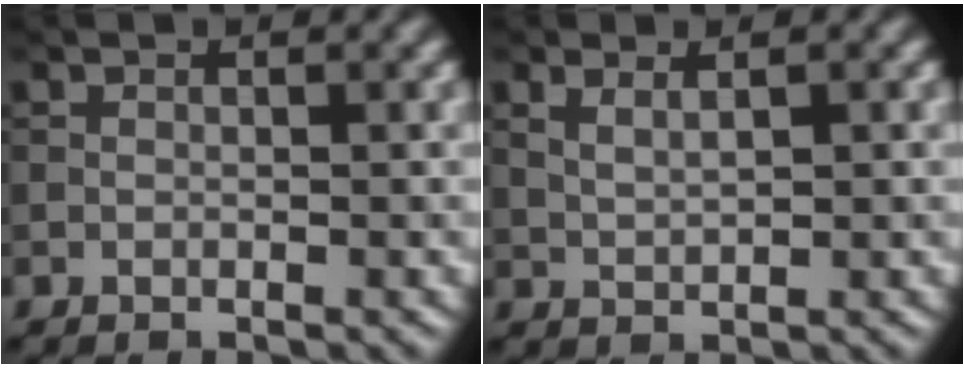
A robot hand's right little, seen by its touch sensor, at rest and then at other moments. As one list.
[{"total": 1.6, "force": [0.9, 0.6, 1.2], "torque": [-0.027, -0.003, 0.021]}]